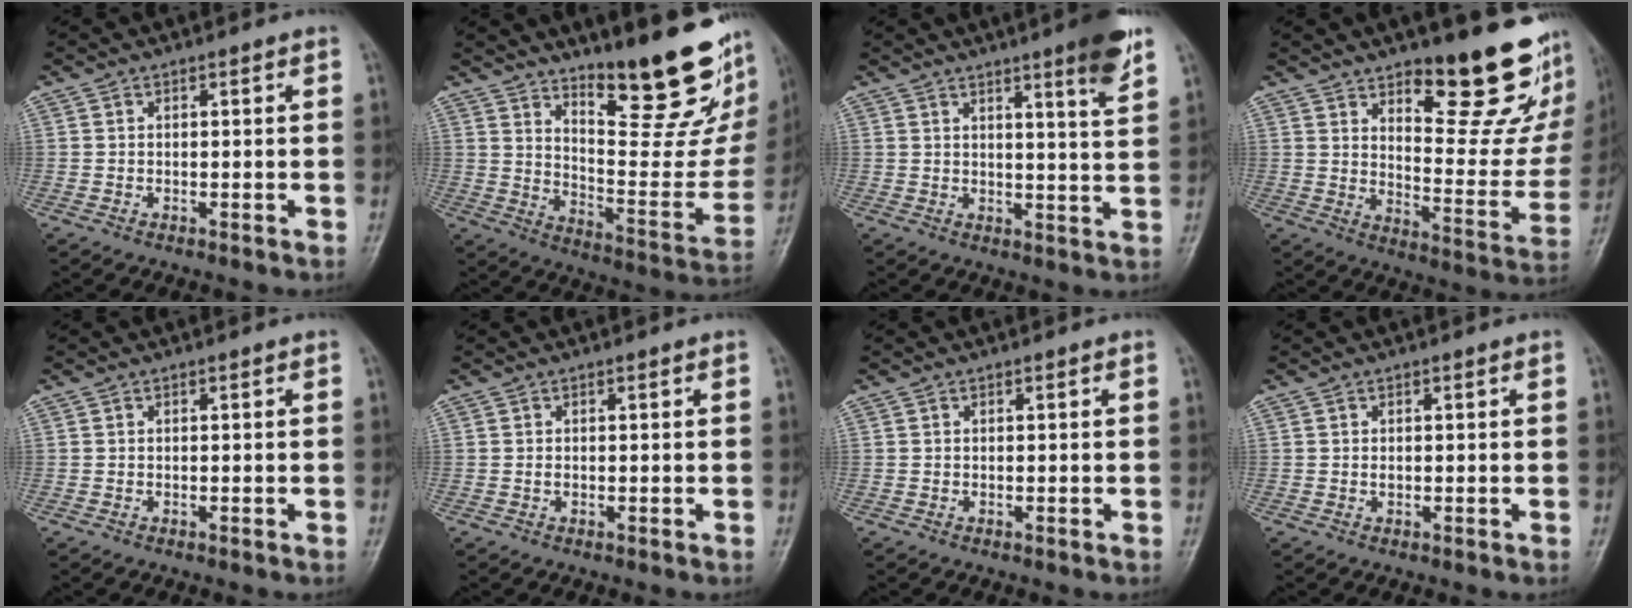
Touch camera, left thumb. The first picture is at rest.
{"total": 25.3, "force": [16.6, 7.0, 17.8], "torque": [-0.215, -0.102, 0.248]}
{"total": 7.5, "force": [4.8, 0.2, 5.8], "torque": [-0.072, -0.031, 0.065]}
{"total": 22.4, "force": [14.0, 7.6, 15.8], "torque": [-0.160, -0.096, 0.201]}
{"total": 0.0}
{"total": 0.8, "force": [0.2, 0.4, 0.7], "torque": [-0.009, 0.004, 0.006]}
{"total": 0.0}
{"total": 0.9, "force": [0.3, 0.4, 0.7], "torque": [-0.009, 0.000, 0.006]}